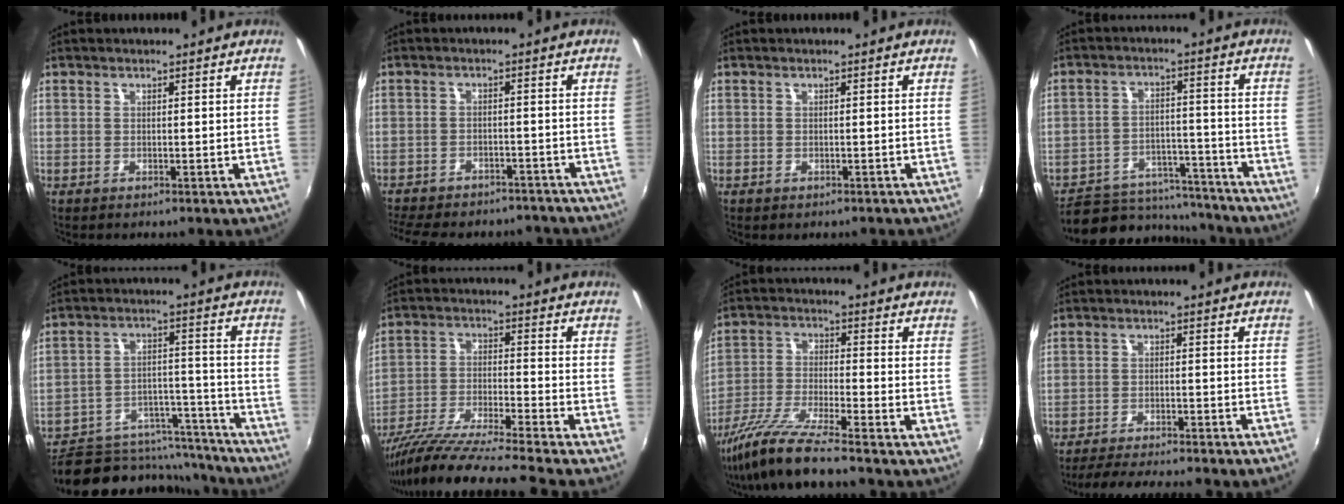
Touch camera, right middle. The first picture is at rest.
{"total": 18.1, "force": [-15.3, 6.7, 6.8], "torque": [-0.161, -0.003, -0.202]}
{"total": 0.9, "force": [-0.7, 0.5, 0.3], "torque": [-0.008, -0.002, -0.008]}
{"total": 15.2, "force": [-13.0, 6.6, 4.1], "torque": [-0.094, 0.024, -0.169]}
{"total": 19.4, "force": [-16.7, 8.0, 5.9], "torque": [-0.107, 0.036, -0.213]}
{"total": 19.4, "force": [-16.8, -1.7, 9.6], "torque": [-0.174, -0.051, -0.284]}
{"total": 12.1, "force": [-10.1, -0.3, 6.6], "torque": [-0.137, -0.020, -0.192]}
{"total": 12.8, "force": [-11.4, 0.0, 5.6], "torque": [-0.113, -0.011, -0.161]}